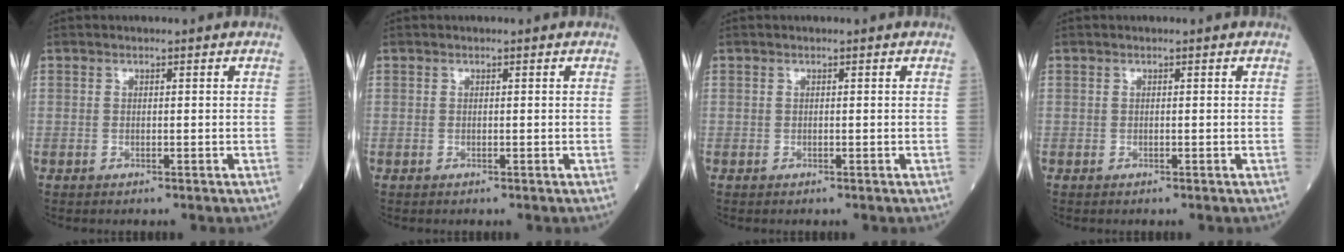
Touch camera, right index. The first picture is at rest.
{"total": 0.0}
{"total": 0.0}
{"total": 0.0}